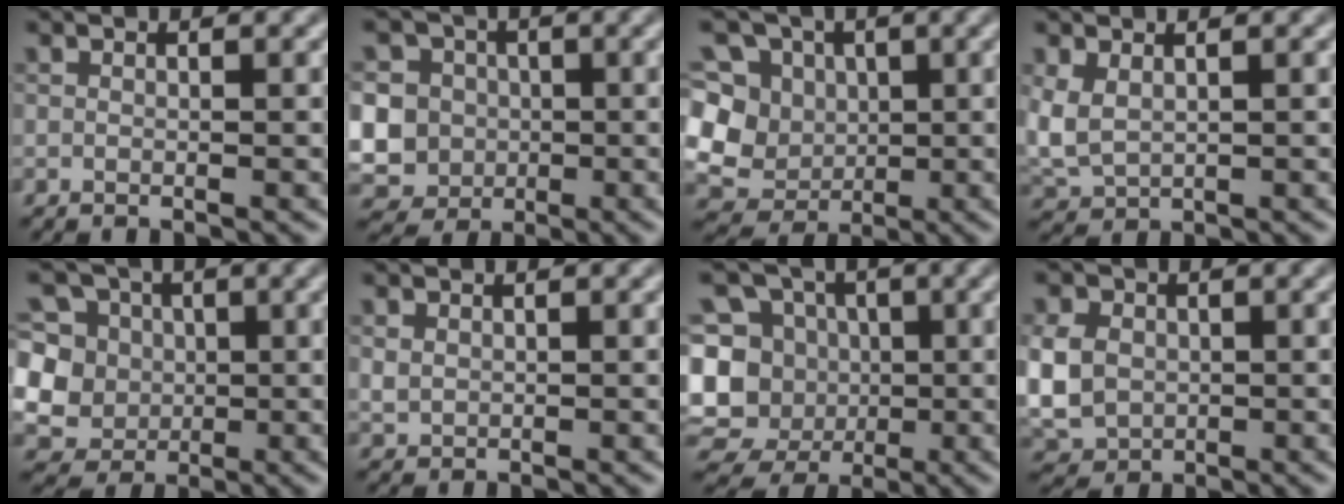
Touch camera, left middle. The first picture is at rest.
{"total": 10.1, "force": [0.6, 9.4, 3.7], "torque": [-0.097, 0.017, -0.010]}
{"total": 8.4, "force": [1.3, 7.3, 4.1], "torque": [-0.076, 0.023, -0.011]}
{"total": 2.9, "force": [0.9, 2.0, 2.0], "torque": [-0.058, -0.001, 0.022]}
{"total": 9.0, "force": [2.3, 7.8, 3.9], "torque": [-0.081, 0.029, 0.013]}
{"total": 1.0, "force": [0.4, 0.9, 0.4], "torque": [-0.009, -0.001, 0.010]}
{"total": 14.6, "force": [-2.2, 13.6, 4.9], "torque": [-0.132, 0.017, -0.054]}
{"total": 7.3, "force": [0.0, 6.2, 3.8], "torque": [-0.095, 0.013, -0.021]}